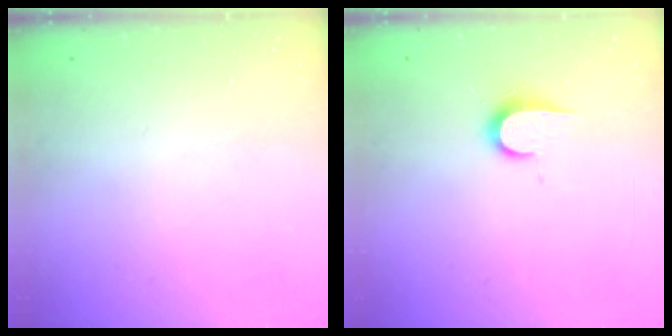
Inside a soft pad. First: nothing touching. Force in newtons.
{"total": 6.6, "press": 6.5, "slide": 0.8}